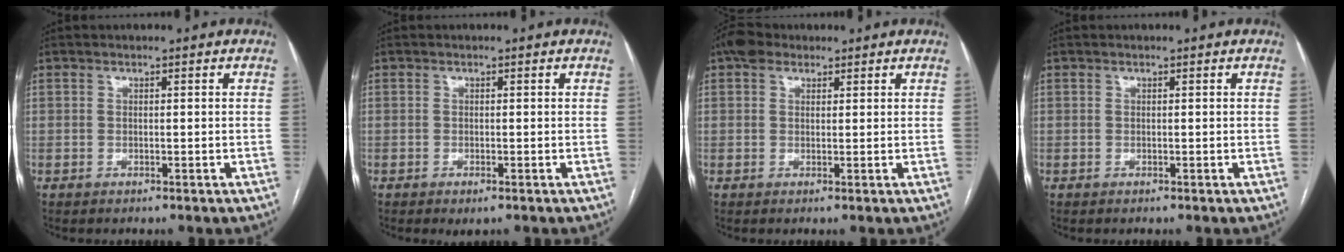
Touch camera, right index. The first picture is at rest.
{"total": 1.3, "force": [-0.7, 0.4, 1.0], "torque": [-0.012, -0.003, -0.008]}
{"total": 3.4, "force": [2.2, 2.2, 1.4], "torque": [-0.028, 0.018, 0.037]}
{"total": 0.0}